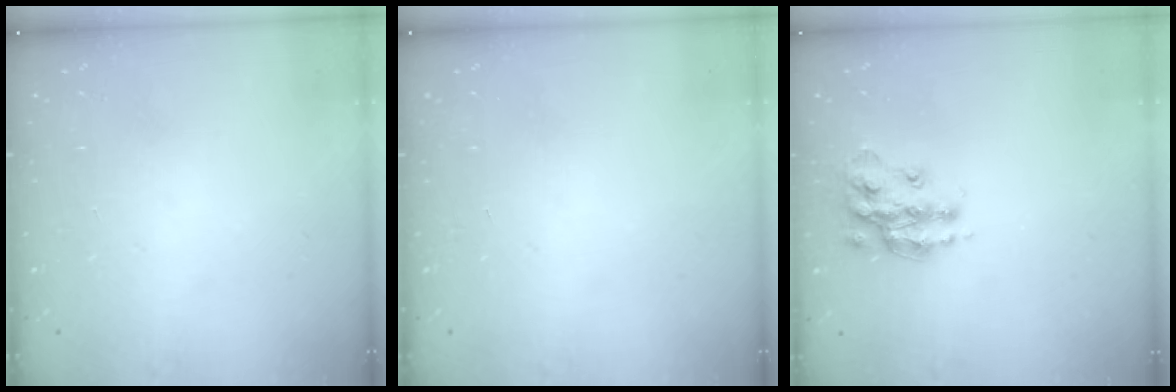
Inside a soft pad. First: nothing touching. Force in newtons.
{"total": 0.0}
{"total": 13.4, "press": 13.4, "slide": 0.9}